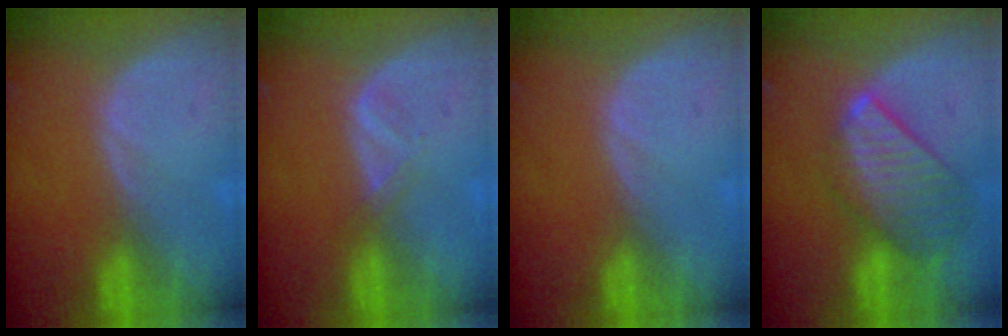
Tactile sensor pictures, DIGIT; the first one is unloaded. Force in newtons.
{"total": 1.8, "press": 1.7, "slide": 0.3}
{"total": 0.0}
{"total": 9.8, "press": 8.5, "slide": 4.8}